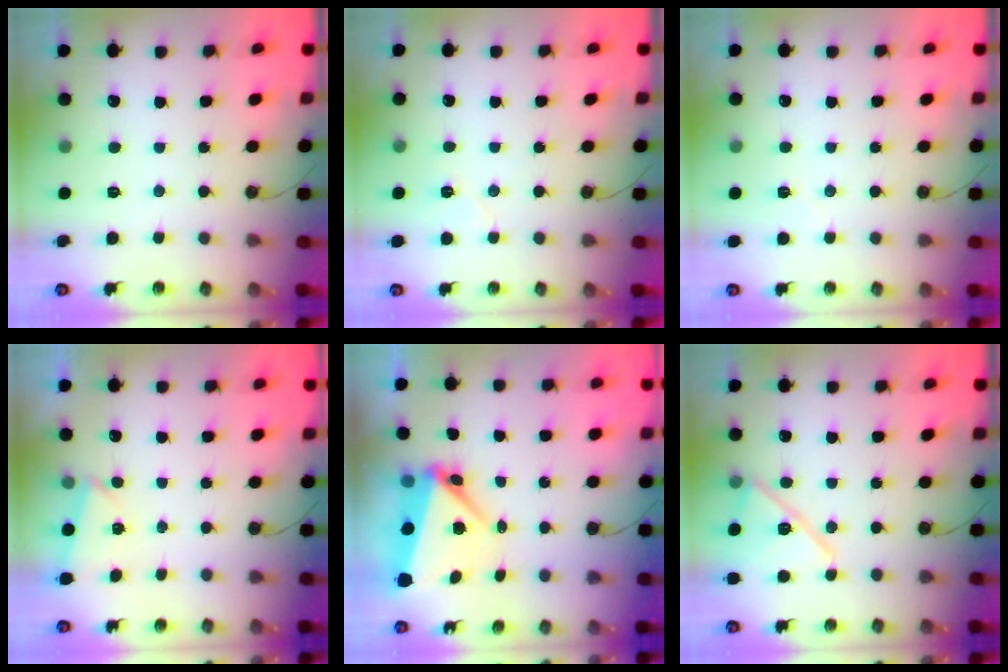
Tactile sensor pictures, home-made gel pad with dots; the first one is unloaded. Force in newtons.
{"total": 5.3, "press": 5.1, "slide": 1.5}
{"total": 3.6, "press": 2.7, "slide": 2.4}
{"total": 2.4, "press": 2.1, "slide": 1.1}
{"total": 6.7, "press": 6.7, "slide": 0.5}
{"total": 13.6, "press": 13.6, "slide": 0.7}